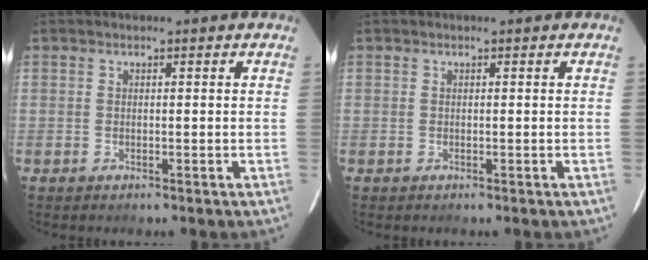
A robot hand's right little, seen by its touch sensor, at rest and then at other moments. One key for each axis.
{"total": 0.0}